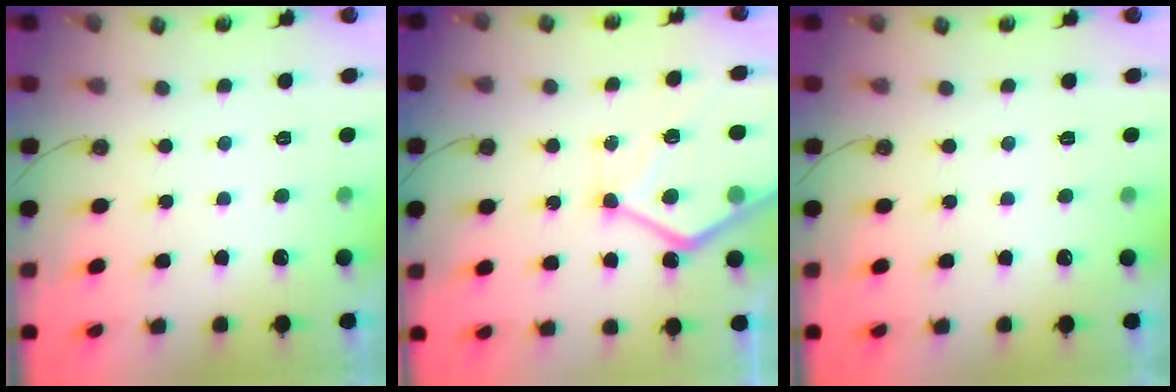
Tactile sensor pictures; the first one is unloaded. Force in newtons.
{"total": 14.3, "press": 14.3, "slide": 0.9}
{"total": 0.0}